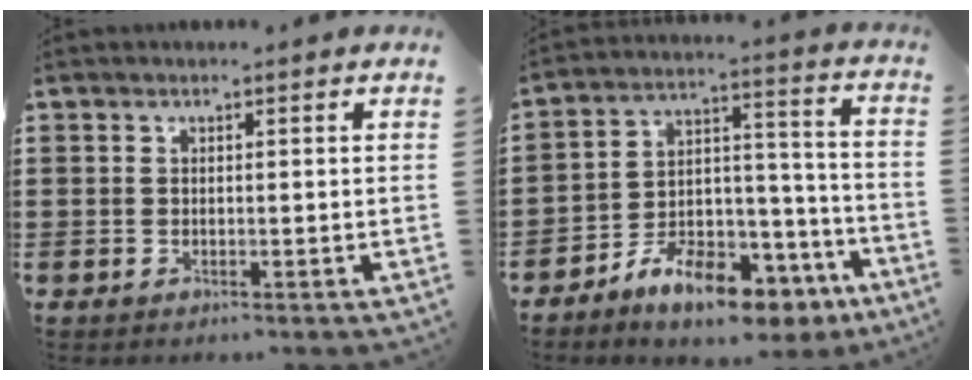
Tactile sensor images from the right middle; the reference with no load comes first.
{"total": 10.4, "force": [-8.4, 4.0, 4.7], "torque": [-0.081, 0.037, -0.155]}